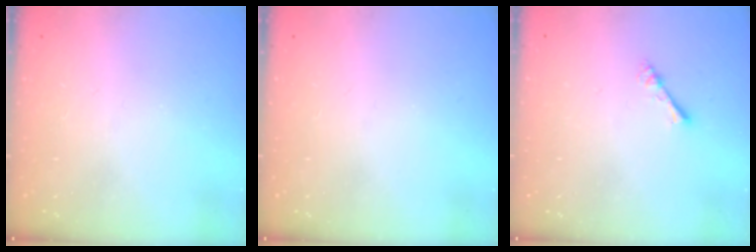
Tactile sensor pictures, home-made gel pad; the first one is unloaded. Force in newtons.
{"total": 0.0}
{"total": 2.4, "press": 2.4, "slide": 0.2}